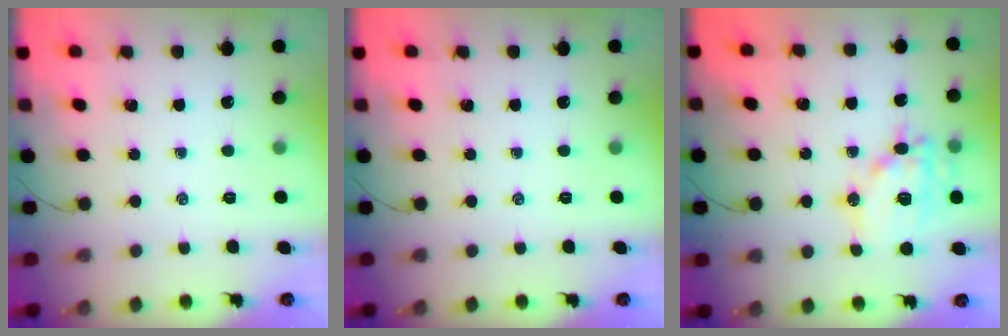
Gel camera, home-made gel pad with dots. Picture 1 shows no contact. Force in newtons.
{"total": 0.0}
{"total": 15.3, "press": 15.2, "slide": 2.2}